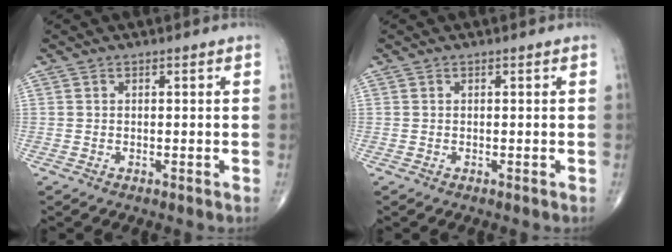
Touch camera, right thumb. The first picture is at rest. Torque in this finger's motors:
{"motor_torque": [0.00, 0.00, 0.02, 0.02, 0.00]}